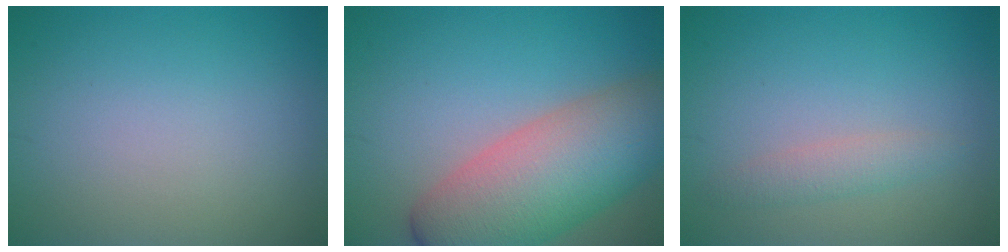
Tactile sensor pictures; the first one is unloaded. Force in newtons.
{"total": 10.3, "press": 10.2, "slide": 0.9}
{"total": 1.7, "press": 1.7, "slide": 0.1}